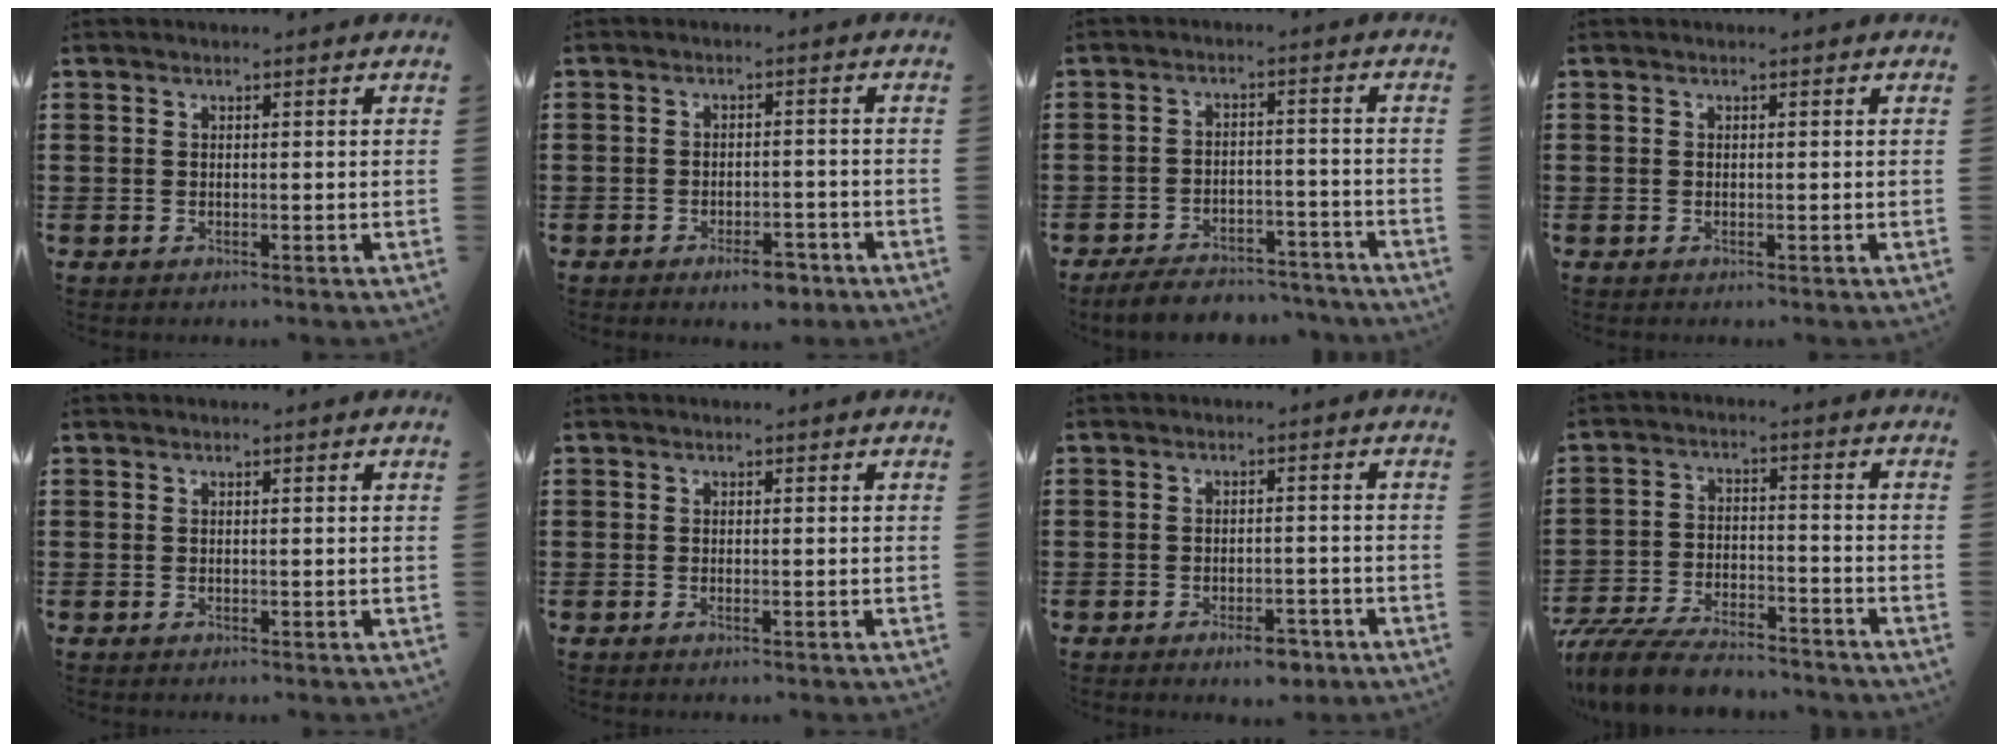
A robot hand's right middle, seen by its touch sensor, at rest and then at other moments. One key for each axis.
{"total": 3.5, "fx": -3.0, "fy": 1.4, "fz": 1.3, "tx": -0.020, "ty": 0.010, "tz": -0.057}
{"total": 5.7, "fx": -5.4, "fy": 1.0, "fz": 1.4, "tx": -0.024, "ty": 0.008, "tz": -0.106}
{"total": 0.0}
{"total": 0.0}
{"total": 0.0}
{"total": 3.4, "fx": -2.8, "fy": 1.5, "fz": 1.2, "tx": -0.019, "ty": 0.008, "tz": -0.054}
{"total": 8.2, "fx": -7.7, "fy": 1.4, "fz": 2.6, "tx": -0.057, "ty": 0.011, "tz": -0.148}